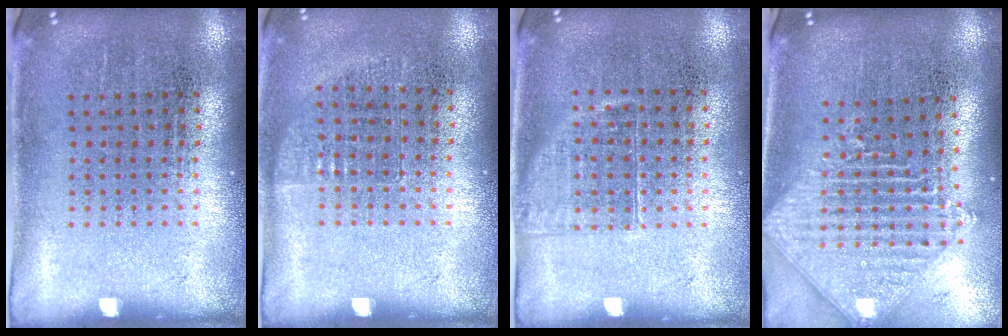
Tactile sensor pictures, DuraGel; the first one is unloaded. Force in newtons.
{"total": 0.7, "press": 0.6, "slide": 0.3}
{"total": 1.1, "press": 0.9, "slide": 0.6}
{"total": 2.3, "press": 1.8, "slide": 1.4}